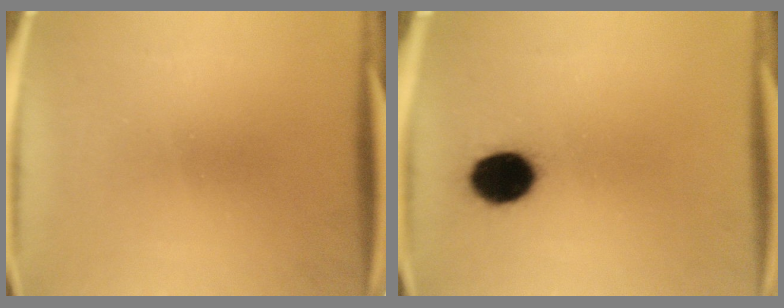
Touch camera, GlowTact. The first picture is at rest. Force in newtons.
{"total": 10.1}